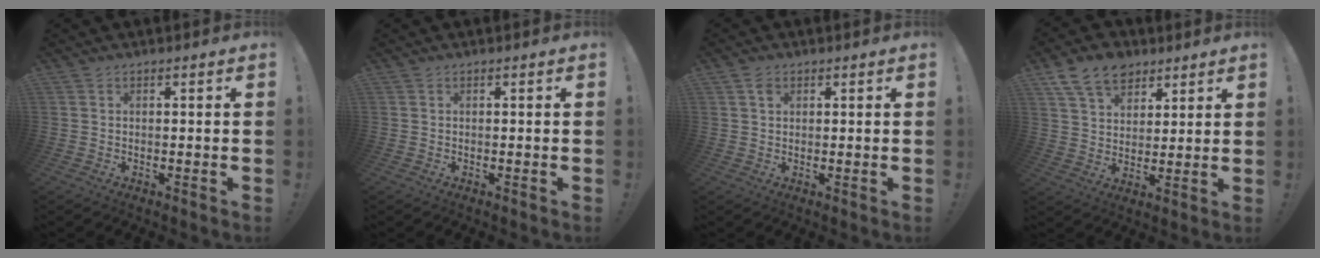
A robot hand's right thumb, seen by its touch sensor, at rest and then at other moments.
{"total": 0.0}
{"total": 1.9, "force": [1.0, 1.4, 0.9], "torque": [-0.004, -0.002, 0.015]}
{"total": 12.3, "force": [7.6, 8.2, 5.0], "torque": [-0.080, -0.038, 0.146]}